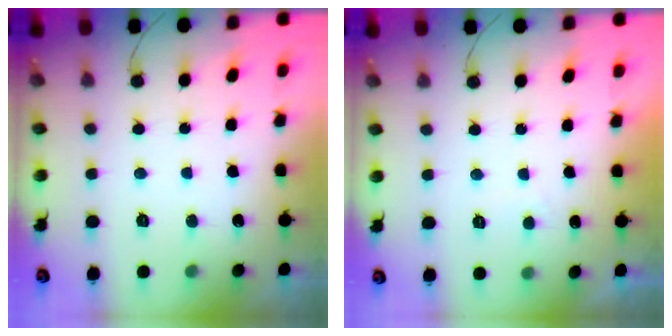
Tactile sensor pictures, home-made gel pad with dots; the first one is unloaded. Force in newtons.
{"total": 0.9, "press": 0.8, "slide": 0.4}